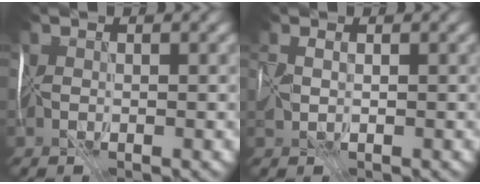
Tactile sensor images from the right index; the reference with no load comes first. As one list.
[{"total": 0.8, "force": [0.6, -0.3, -0.3], "torque": [0.018, 0.005, 0.019]}]